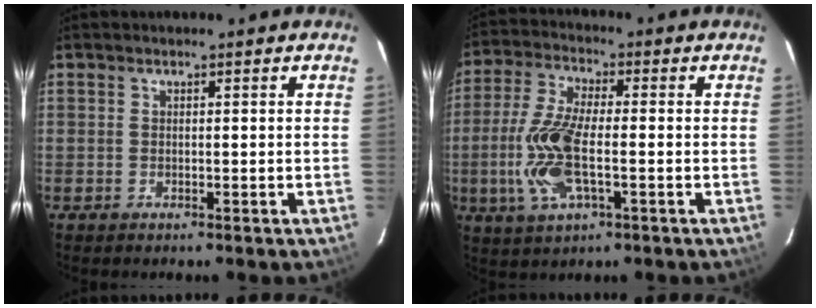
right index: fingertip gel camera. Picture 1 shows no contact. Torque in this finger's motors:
{"motor_torque": [1.24, -0.52, 0.95, 0.21]}